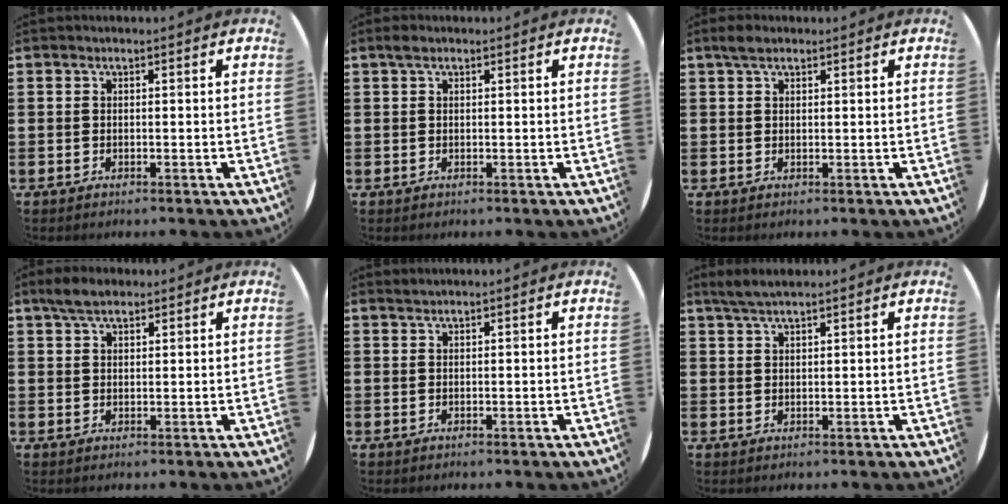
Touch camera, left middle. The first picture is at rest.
{"total": 0.9, "force": [0.6, 0.5, 0.5], "torque": [-0.003, 0.002, 0.008]}
{"total": 2.1, "force": [1.6, 0.9, 1.0], "torque": [-0.014, 0.003, 0.027]}
{"total": 3.8, "force": [3.0, 1.5, 1.7], "torque": [-0.032, 0.003, 0.055]}
{"total": 0.5, "force": [0.5, -0.1, 0.0], "torque": [0.000, 0.000, 0.010]}
{"total": 2.6, "force": [2.2, 0.3, 1.3], "torque": [-0.029, 0.004, 0.041]}